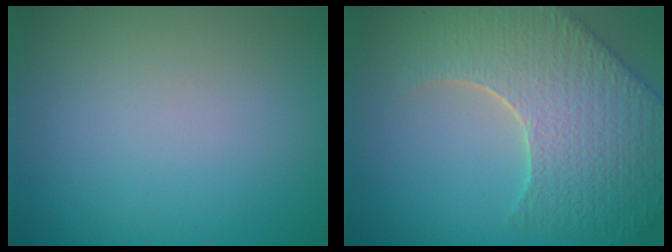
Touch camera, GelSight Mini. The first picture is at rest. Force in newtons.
{"total": 8.5, "press": 6.3, "slide": 5.8}